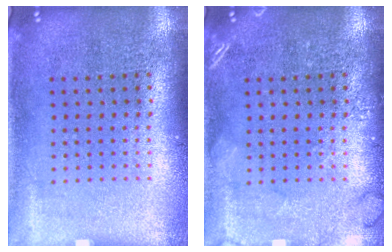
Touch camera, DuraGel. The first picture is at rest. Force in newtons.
{"total": 1.8, "press": 1.8, "slide": 0.3}